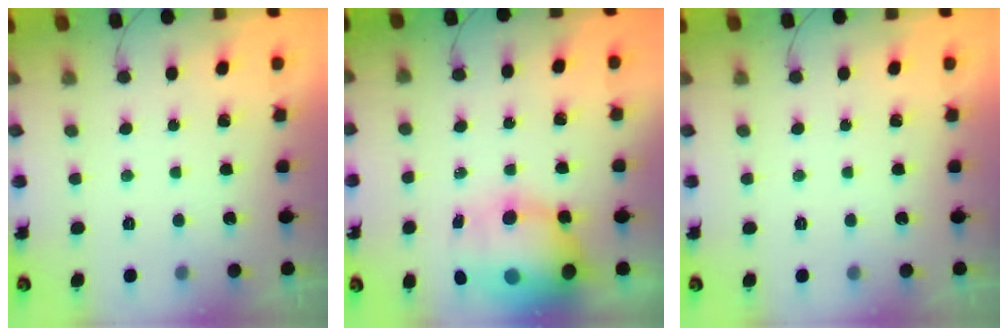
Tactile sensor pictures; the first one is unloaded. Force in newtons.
{"total": 15.3, "press": 14.9, "slide": 3.7}
{"total": 0.0}